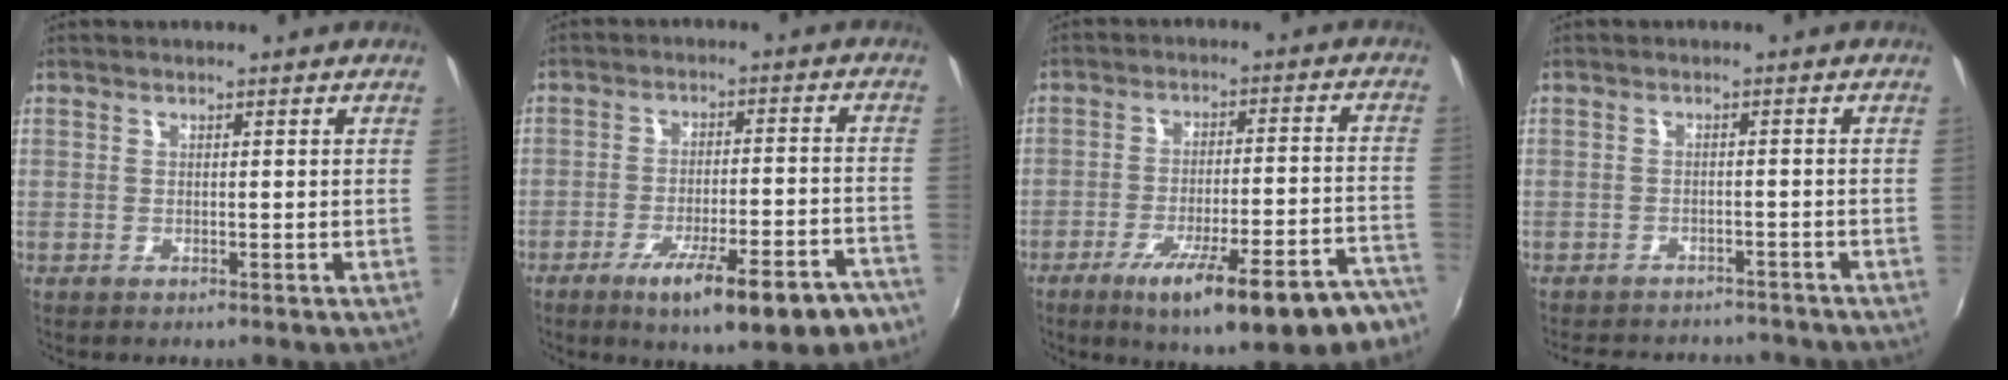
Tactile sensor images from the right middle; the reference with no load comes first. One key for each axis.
{"total": 15.3, "fx": -10.1, "fy": 3.1, "fz": 11.0, "tx": -0.175, "ty": -0.028, "tz": -0.142}
{"total": 19.6, "fx": -13.8, "fy": 3.5, "fz": 13.5, "tx": -0.203, "ty": -0.035, "tz": -0.188}
{"total": 11.5, "fx": -10.1, "fy": 3.9, "fz": 3.6, "tx": -0.085, "ty": -0.004, "tz": -0.136}